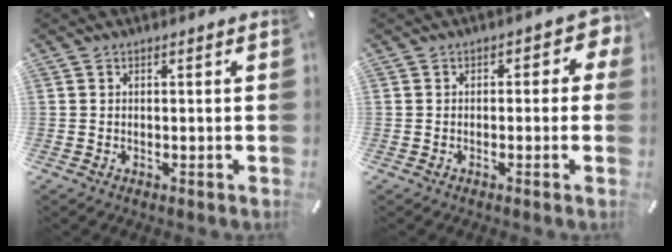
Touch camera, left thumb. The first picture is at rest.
{"total": 3.6, "force": [-0.1, 2.3, 2.8], "torque": [-0.038, 0.008, -0.008]}